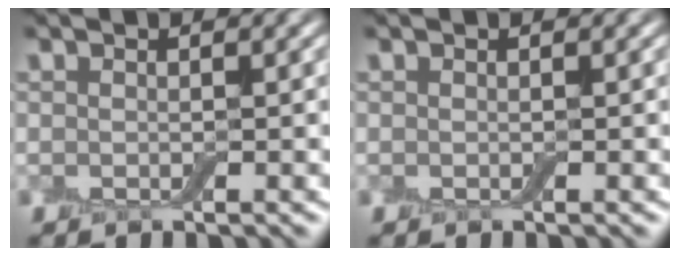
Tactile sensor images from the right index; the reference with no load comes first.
{"total": 0.0}